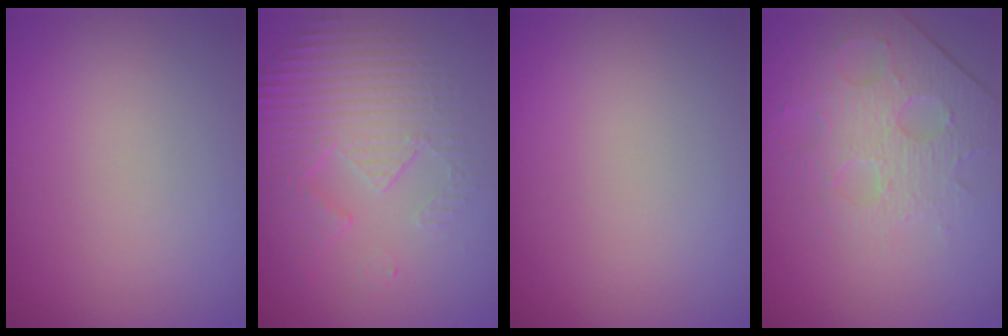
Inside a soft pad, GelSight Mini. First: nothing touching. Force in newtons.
{"total": 4.3, "press": 3.4, "slide": 2.6}
{"total": 0.0}
{"total": 4.3, "press": 3.5, "slide": 2.5}